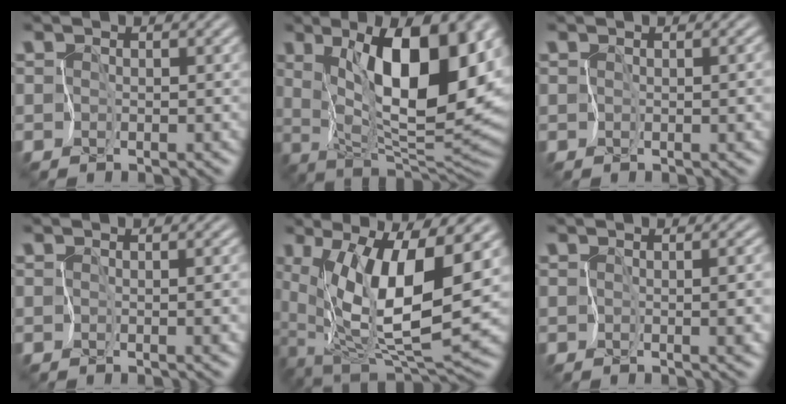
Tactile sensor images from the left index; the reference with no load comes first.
{"total": 12.0, "force": [3.6, 4.2, 10.6], "torque": [-0.156, -0.008, 0.062]}
{"total": 2.1, "force": [-0.3, 0.9, 1.9], "torque": [-0.020, -0.001, 0.000]}
{"total": 2.8, "force": [-0.6, 1.3, 2.4], "torque": [-0.017, 0.002, 0.000]}
{"total": 11.1, "force": [2.5, 3.1, 10.3], "torque": [-0.177, -0.014, 0.044]}
{"total": 3.9, "force": [-0.6, 1.7, 3.4], "torque": [-0.027, 0.004, 0.002]}